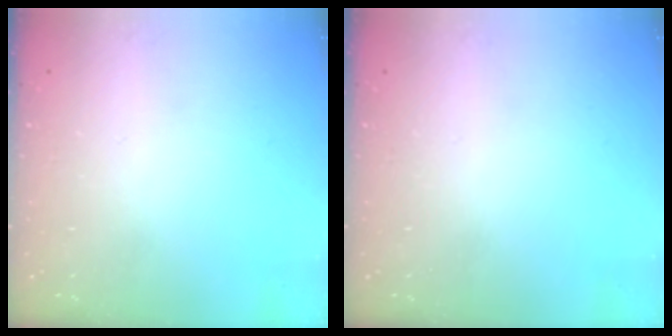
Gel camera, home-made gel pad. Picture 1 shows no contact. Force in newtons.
{"total": 0.0}